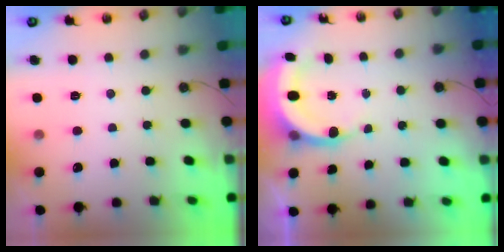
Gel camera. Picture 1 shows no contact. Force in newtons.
{"total": 6.0, "press": 5.8, "slide": 1.7}